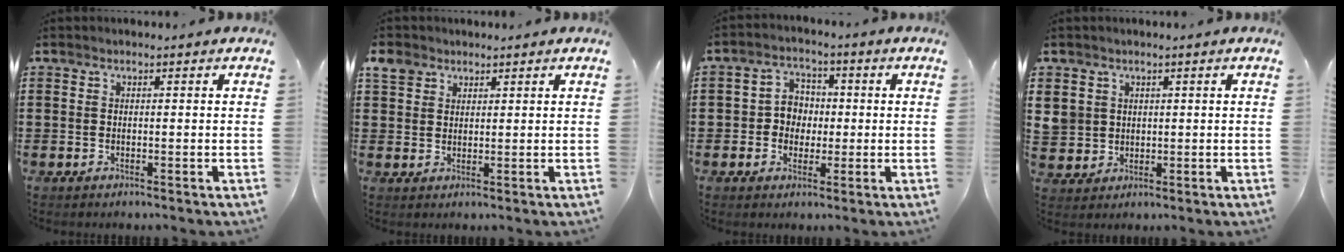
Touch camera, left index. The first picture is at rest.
{"total": 3.3, "force": [2.2, 2.4, 0.6], "torque": [-0.026, 0.011, 0.042]}
{"total": 4.7, "force": [-0.3, 4.4, 1.7], "torque": [-0.050, 0.014, -0.009]}
{"total": 3.3, "force": [1.1, 3.1, 0.3], "torque": [-0.023, 0.011, 0.019]}